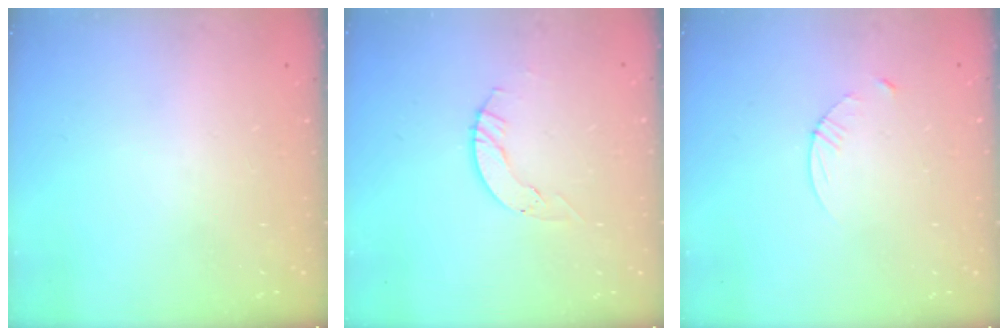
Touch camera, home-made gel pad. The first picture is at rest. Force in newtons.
{"total": 4.0, "press": 4.0, "slide": 0.4}
{"total": 3.8, "press": 3.8, "slide": 0.5}